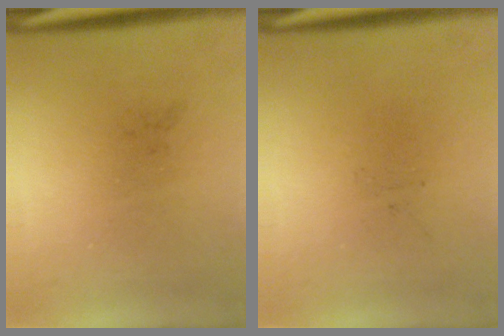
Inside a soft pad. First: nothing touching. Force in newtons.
{"total": 0.0}